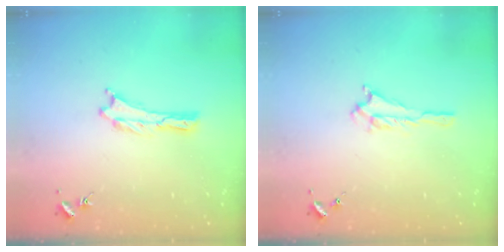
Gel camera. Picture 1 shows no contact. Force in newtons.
{"total": 1.3, "press": 1.3, "slide": 0.2}